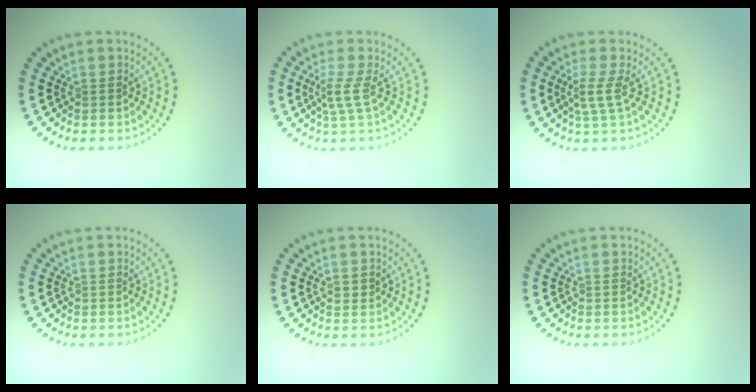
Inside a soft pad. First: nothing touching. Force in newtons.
{"total": 2.1, "press": 1.5, "slide": 1.5}
{"total": 2.0, "press": 1.6, "slide": 1.3}
{"total": 0.0}
{"total": 0.9, "press": 0.9, "slide": 0.2}
{"total": 0.0}